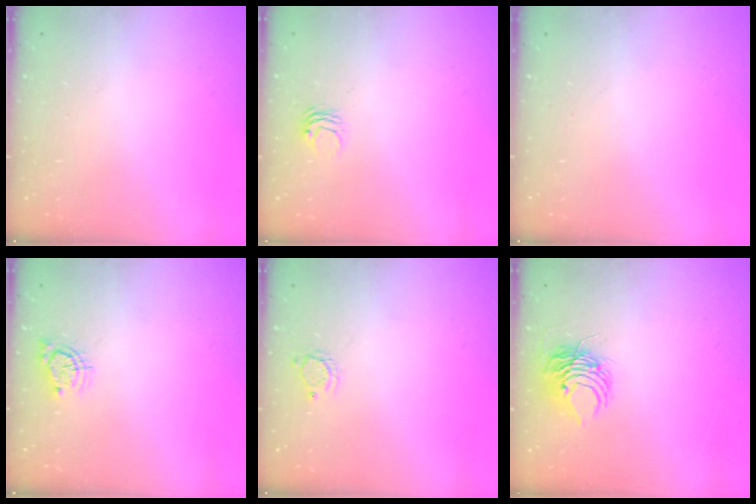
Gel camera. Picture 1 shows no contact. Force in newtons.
{"total": 2.7, "press": 2.7, "slide": 0.2}
{"total": 0.0}
{"total": 5.2, "press": 5.1, "slide": 0.5}
{"total": 3.0, "press": 3.0, "slide": 0.3}
{"total": 7.6, "press": 7.6, "slide": 0.5}